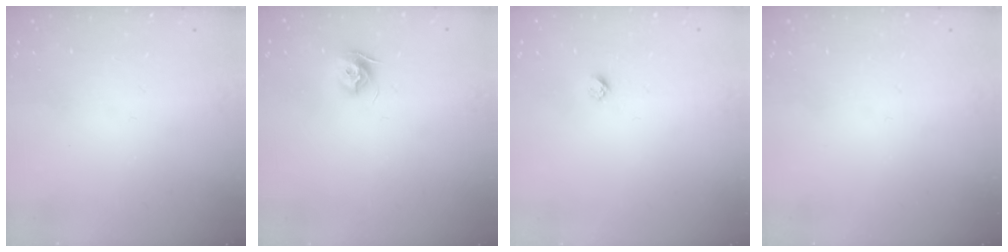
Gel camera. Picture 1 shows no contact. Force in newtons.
{"total": 8.1, "press": 8.1, "slide": 0.1}
{"total": 2.4, "press": 2.4, "slide": 0.2}
{"total": 0.0}